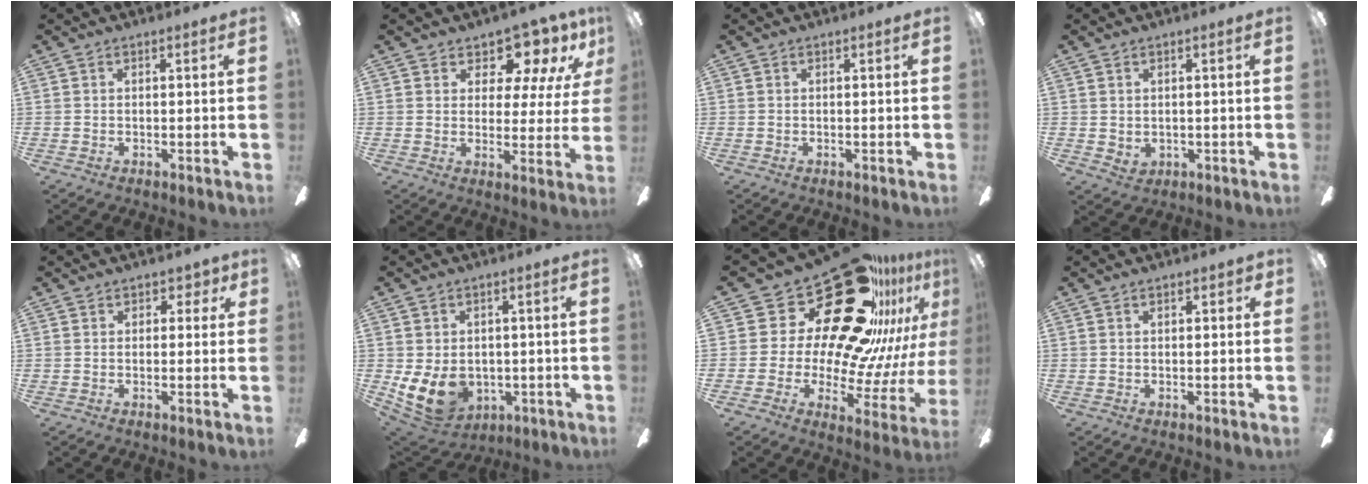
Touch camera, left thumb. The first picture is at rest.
{"total": 10.9, "force": [8.5, 4.9, 4.7], "torque": [-0.074, -0.062, 0.152]}
{"total": 0.0}
{"total": 2.2, "force": [0.6, 1.8, 1.1], "torque": [-0.014, -0.001, 0.010]}
{"total": 2.5, "force": [1.1, 1.9, 1.2], "torque": [-0.010, 0.002, 0.018]}
{"total": 11.9, "force": [-2.7, 8.7, 7.6], "torque": [-0.160, 0.008, -0.045]}
{"total": 32.8, "force": [19.1, 16.2, 21.2], "torque": [-0.313, -0.147, 0.354]}
{"total": 1.9, "force": [0.6, 1.1, 1.4], "torque": [-0.013, -0.001, 0.007]}